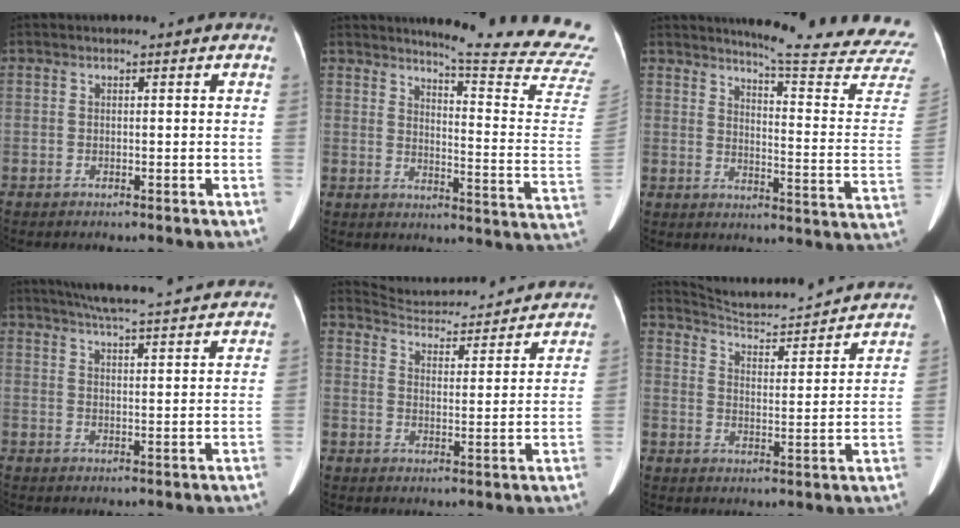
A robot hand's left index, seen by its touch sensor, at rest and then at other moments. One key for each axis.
{"total": 19.8, "fx": 18.6, "fy": -2.3, "fz": 6.3, "tx": -0.095, "ty": -0.158, "tz": 0.208}
{"total": 22.0, "fx": 20.9, "fy": -1.0, "fz": 6.7, "tx": -0.091, "ty": -0.151, "tz": 0.233}
{"total": 23.1, "fx": 21.2, "fy": 1.8, "fz": 9.1, "tx": -0.143, "ty": 0.000, "tz": 0.265}
{"total": 20.9, "fx": 20.0, "fy": 4.2, "fz": 4.3, "tx": -0.062, "ty": -0.022, "tz": 0.248}
{"total": 20.9, "fx": 20.0, "fy": 2.2, "fz": 5.9, "tx": -0.083, "ty": -0.040, "tz": 0.256}